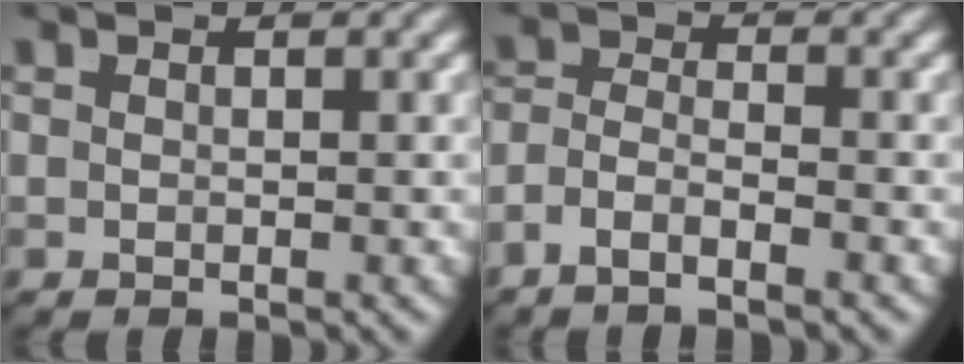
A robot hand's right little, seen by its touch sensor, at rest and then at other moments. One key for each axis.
{"total": 3.3, "fx": -2.2, "fy": 1.6, "fz": 1.8, "tx": -0.041, "ty": -0.017, "tz": -0.036}